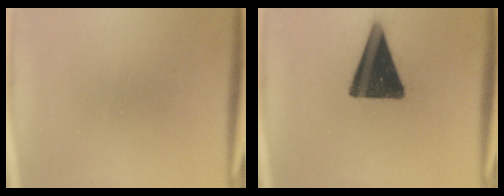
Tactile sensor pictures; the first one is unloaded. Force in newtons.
{"total": 15.8}